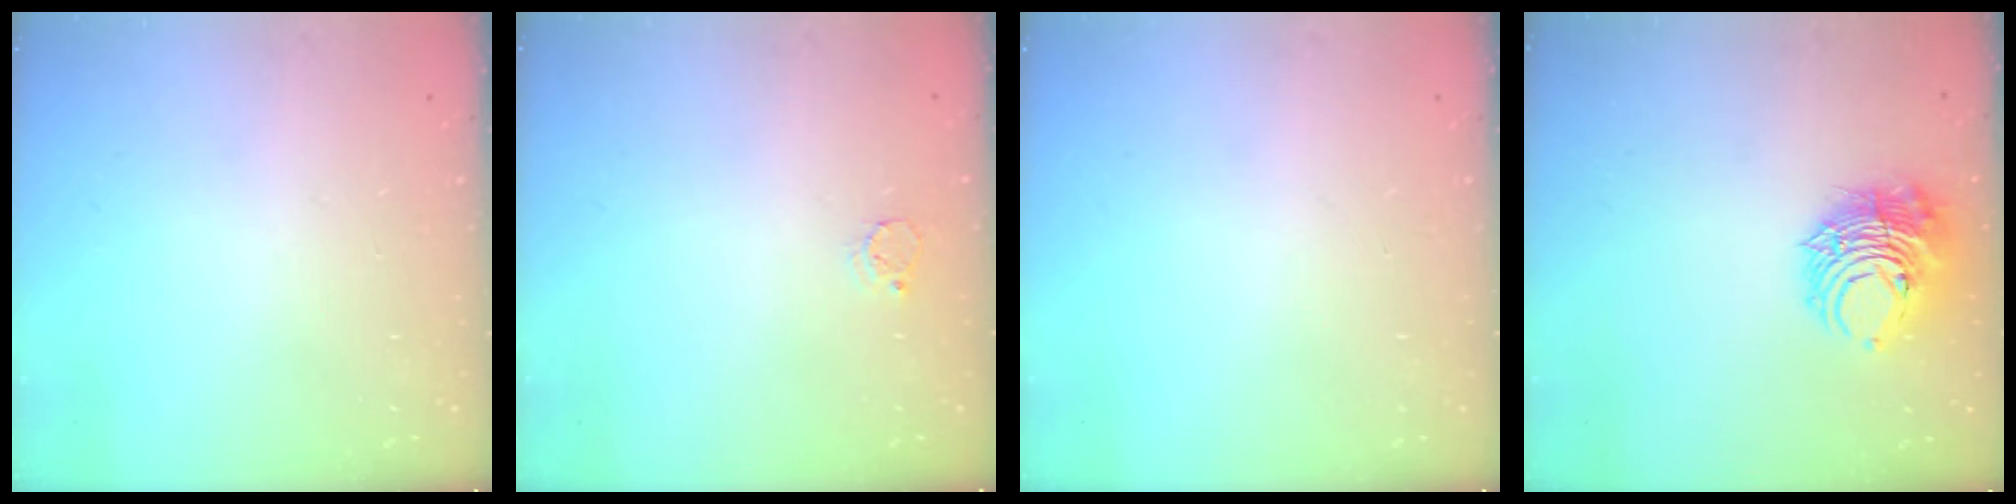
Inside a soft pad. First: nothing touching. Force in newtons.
{"total": 3.2, "press": 3.2, "slide": 0.1}
{"total": 0.0}
{"total": 11.0, "press": 11.0, "slide": 0.8}